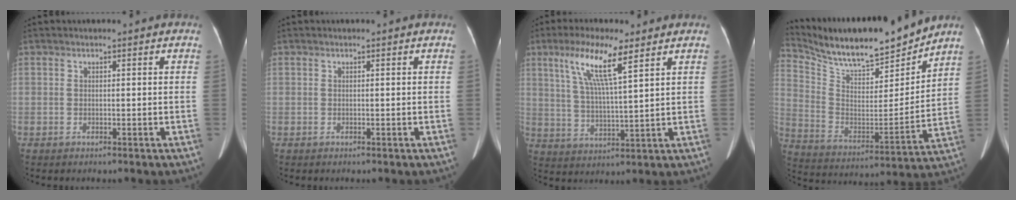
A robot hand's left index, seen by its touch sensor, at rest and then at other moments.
{"total": 0.0}
{"total": 9.5, "force": [5.1, 0.7, 8.0], "torque": [-0.160, 0.005, 0.099]}
{"total": 19.5, "force": [17.5, 2.7, 8.0], "torque": [-0.159, -0.012, 0.296]}